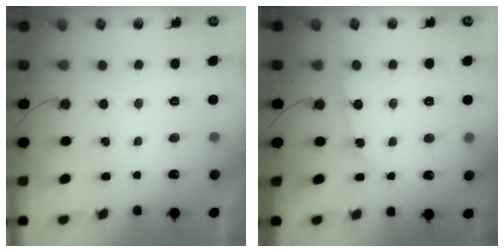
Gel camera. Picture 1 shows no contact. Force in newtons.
{"total": 2.2, "press": 2.2, "slide": 0.3}